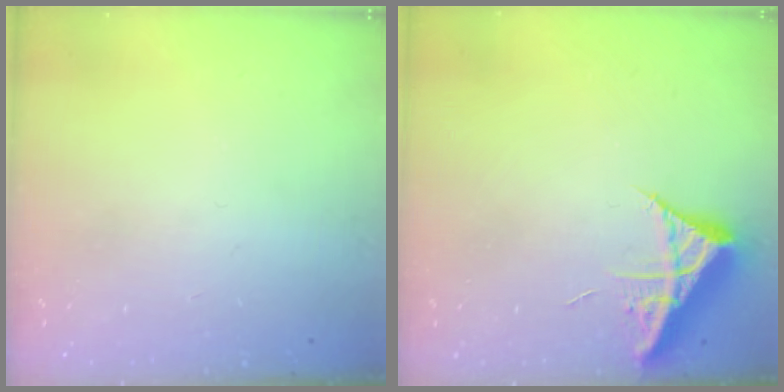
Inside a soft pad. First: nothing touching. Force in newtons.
{"total": 9.2, "press": 9.2, "slide": 0.8}